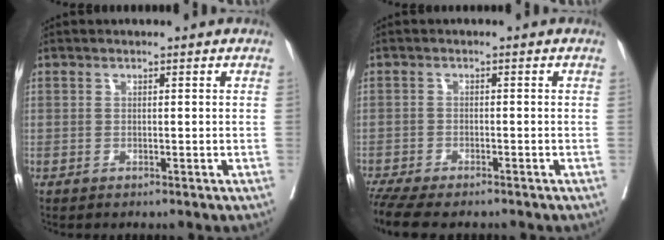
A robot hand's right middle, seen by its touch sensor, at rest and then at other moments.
{"total": 9.0, "force": [-7.6, 2.2, 4.4], "torque": [-0.080, -0.010, -0.120]}